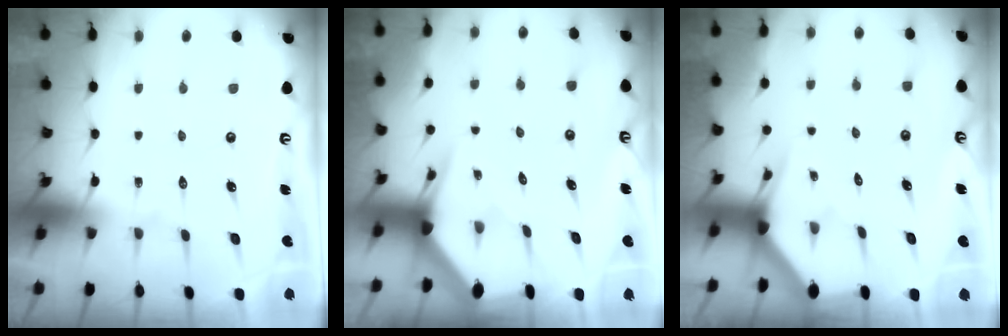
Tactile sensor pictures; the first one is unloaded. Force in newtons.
{"total": 3.8, "press": 3.8, "slide": 0.2}
{"total": 2.6, "press": 2.6, "slide": 0.1}